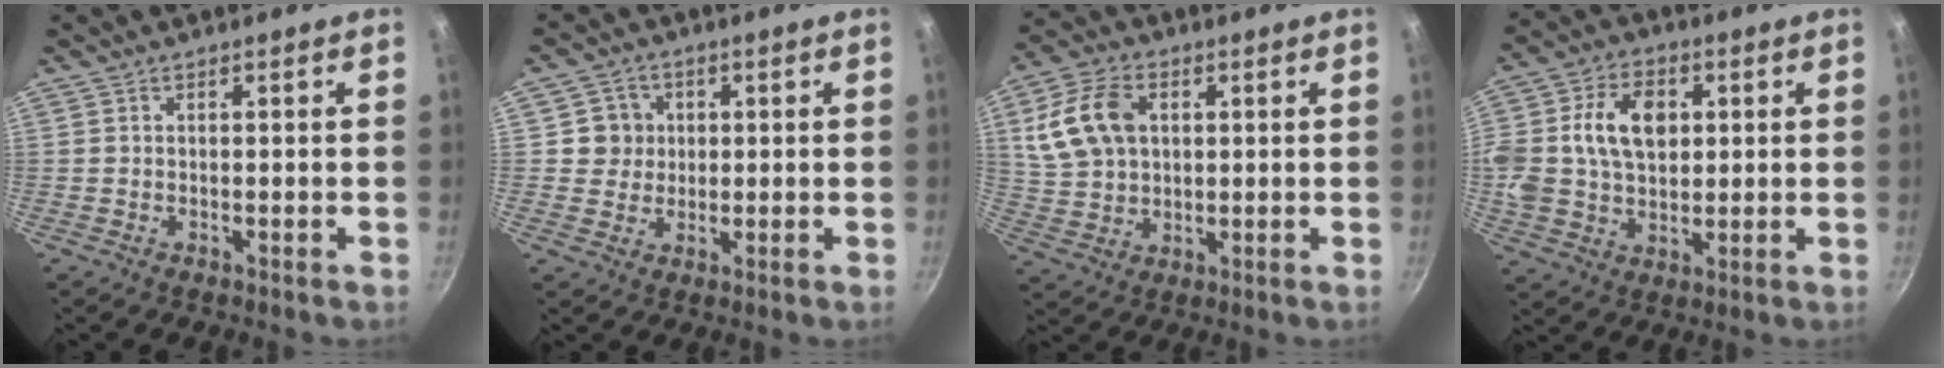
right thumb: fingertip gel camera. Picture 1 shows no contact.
{"total": 5.2, "force": [0.8, 5.1, 1.0], "torque": [0.024, 0.004, 0.008]}
{"total": 13.0, "force": [3.2, 9.3, 8.6], "torque": [-0.156, 0.008, 0.064]}
{"total": 16.8, "force": [2.9, 12.2, 11.3], "torque": [-0.209, 0.021, 0.047]}